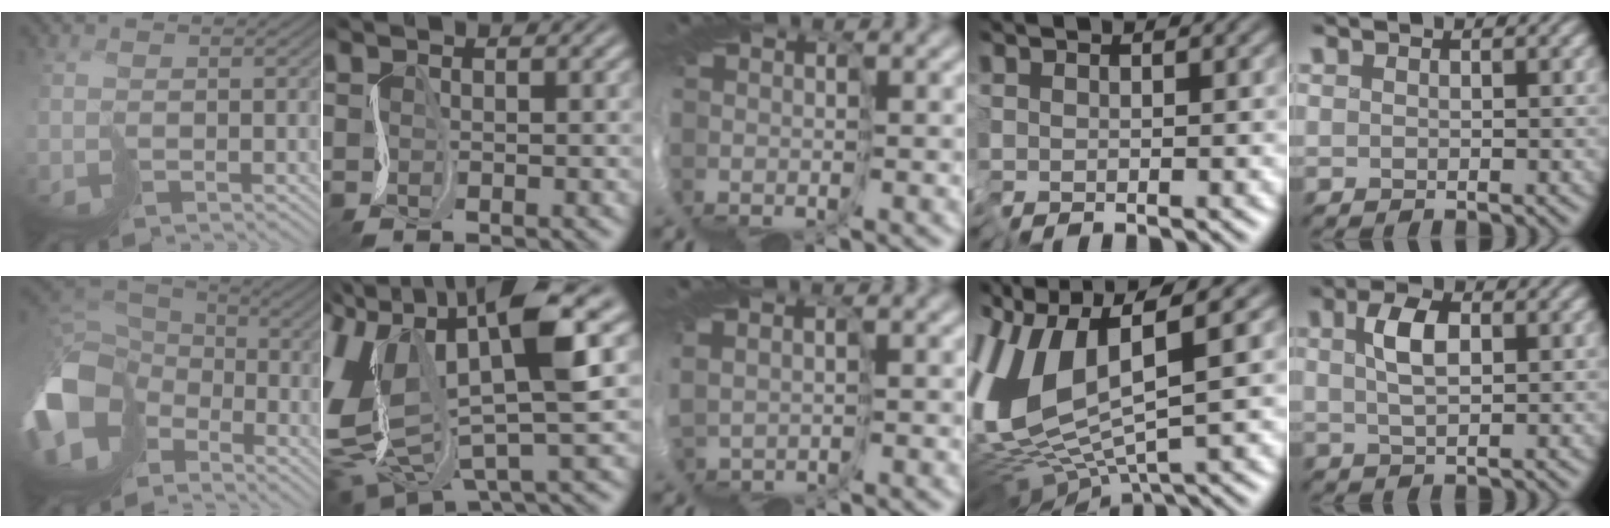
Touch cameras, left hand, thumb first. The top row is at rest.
{"thumb": {"total": 16.1, "force": [-6.5, 11.6, 9.1], "torque": [-0.251, -0.049, -0.110]}, "index": {"total": 10.1, "force": [-0.5, 4.7, 9.0], "torque": [-0.185, -0.029, 0.000]}, "middle": {"total": 2.3, "force": [1.7, 1.2, 0.8], "torque": [-0.044, 0.007, 0.039]}, "ring": {"total": 11.4, "force": [0.5, 3.8, 10.8], "torque": [-0.234, -0.012, 0.022]}, "little": {"total": 2.5, "force": [0.1, 1.0, 2.3], "torque": [-0.068, 0.002, 0.020]}}